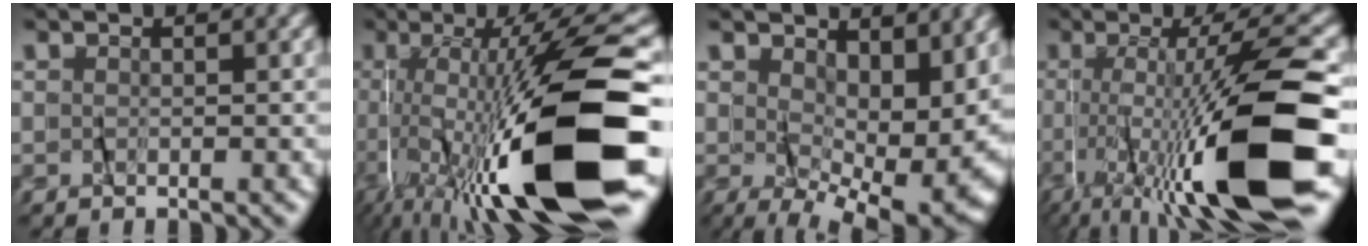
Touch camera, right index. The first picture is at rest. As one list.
[{"total": 14.0, "force": [-3.7, 1.2, 13.4], "torque": [-0.215, -0.004, -0.044]}, {"total": 6.6, "force": [0.1, 2.3, 6.2], "torque": [-0.088, -0.023, 0.005]}, {"total": 11.9, "force": [-3.7, 0.3, 11.3], "torque": [-0.175, -0.005, -0.048]}]